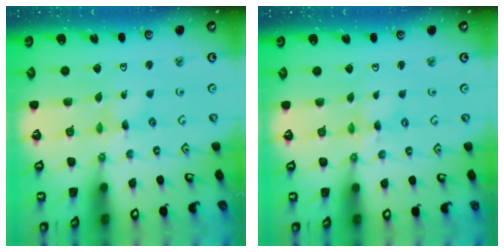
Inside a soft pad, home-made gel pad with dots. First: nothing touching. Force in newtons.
{"total": 2.5, "press": 2.5, "slide": 0.3}